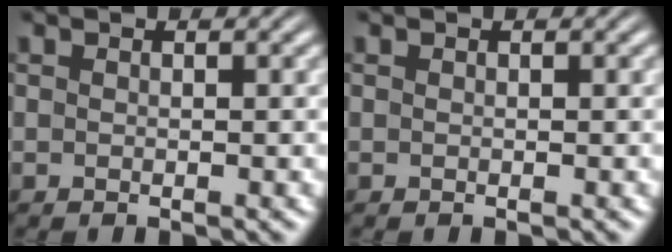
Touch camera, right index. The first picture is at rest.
{"total": 0.0}